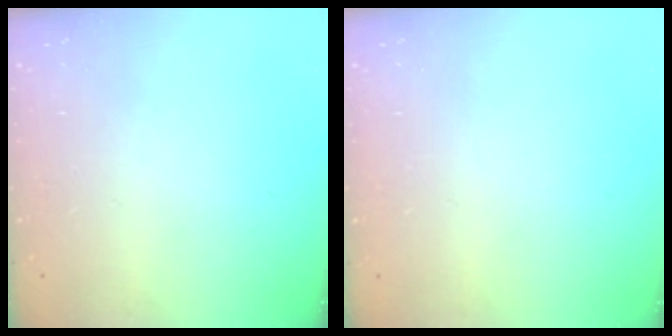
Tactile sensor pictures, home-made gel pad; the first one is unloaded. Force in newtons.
{"total": 0.0}